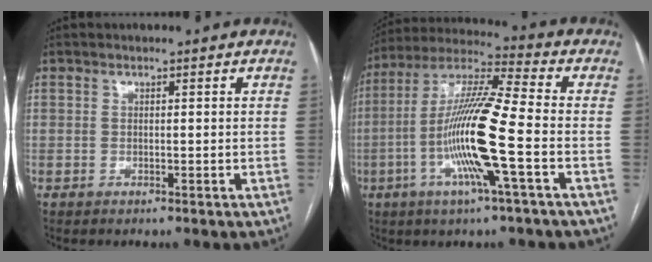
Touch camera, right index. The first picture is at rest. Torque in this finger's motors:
{"motor_torque": [2.14, 0.00, 1.05, 0.21]}